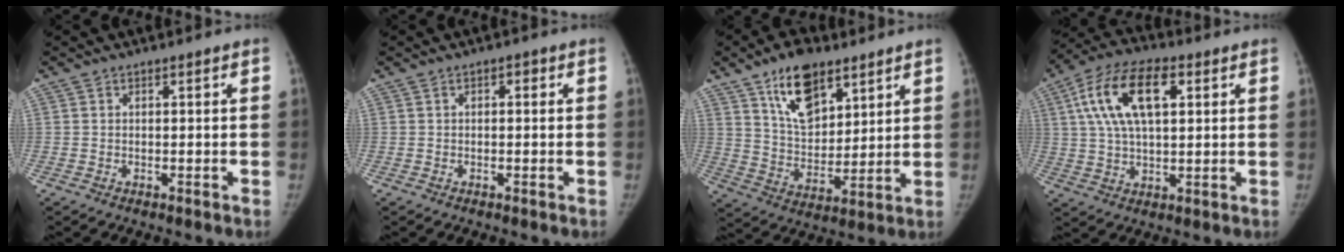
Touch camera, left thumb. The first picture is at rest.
{"total": 0.9, "force": [0.2, 0.6, 0.7], "torque": [0.000, -0.003, -0.004]}
{"total": 14.0, "force": [8.4, 7.2, 8.5], "torque": [-0.112, -0.046, 0.152]}
{"total": 14.7, "force": [4.6, 7.2, 12.0], "torque": [-0.223, 0.008, 0.078]}